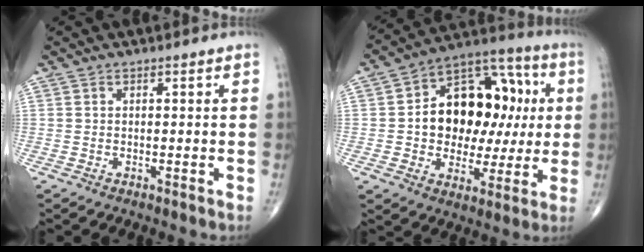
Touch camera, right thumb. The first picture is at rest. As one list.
[{"total": 20.8, "force": [1.9, 14.0, 15.2], "torque": [-0.175, 0.034, 0.033]}]